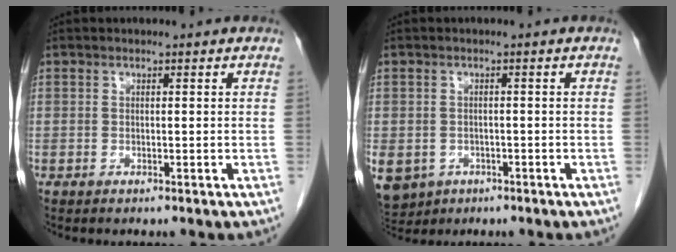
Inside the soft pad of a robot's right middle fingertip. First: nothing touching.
{"total": 11.7, "force": [-5.3, 9.4, 4.4], "torque": [-0.136, -0.007, -0.069]}